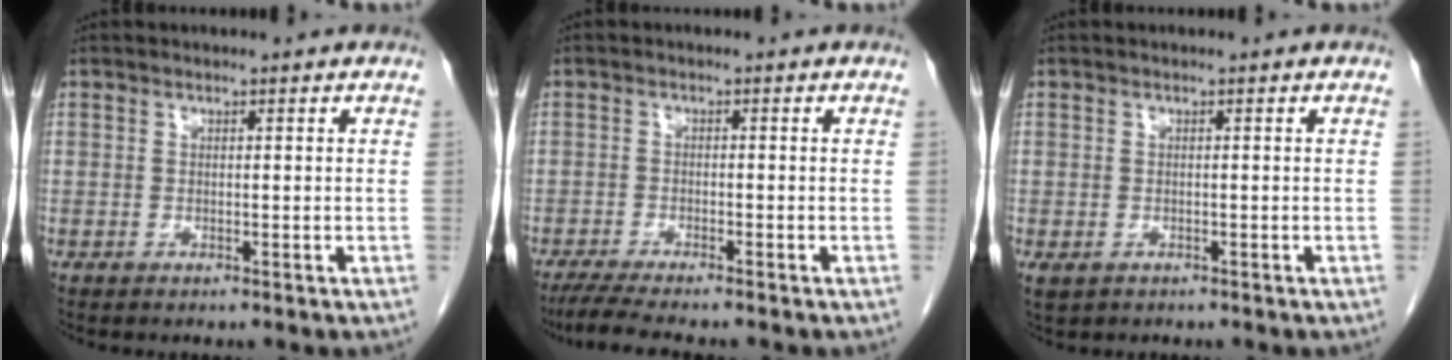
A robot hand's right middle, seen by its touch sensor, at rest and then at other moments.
{"total": 6.2, "force": [-5.2, 0.0, 3.4], "torque": [-0.058, -0.020, -0.087]}
{"total": 1.5, "force": [-0.7, 1.1, 0.8], "torque": [-0.016, -0.001, -0.001]}